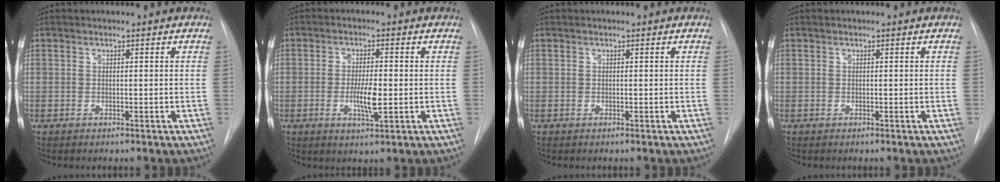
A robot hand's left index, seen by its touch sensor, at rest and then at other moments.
{"total": 5.0, "force": [-1.7, 0.8, 4.6], "torque": [-0.088, -0.012, -0.024]}
{"total": 0.0}
{"total": 0.0}